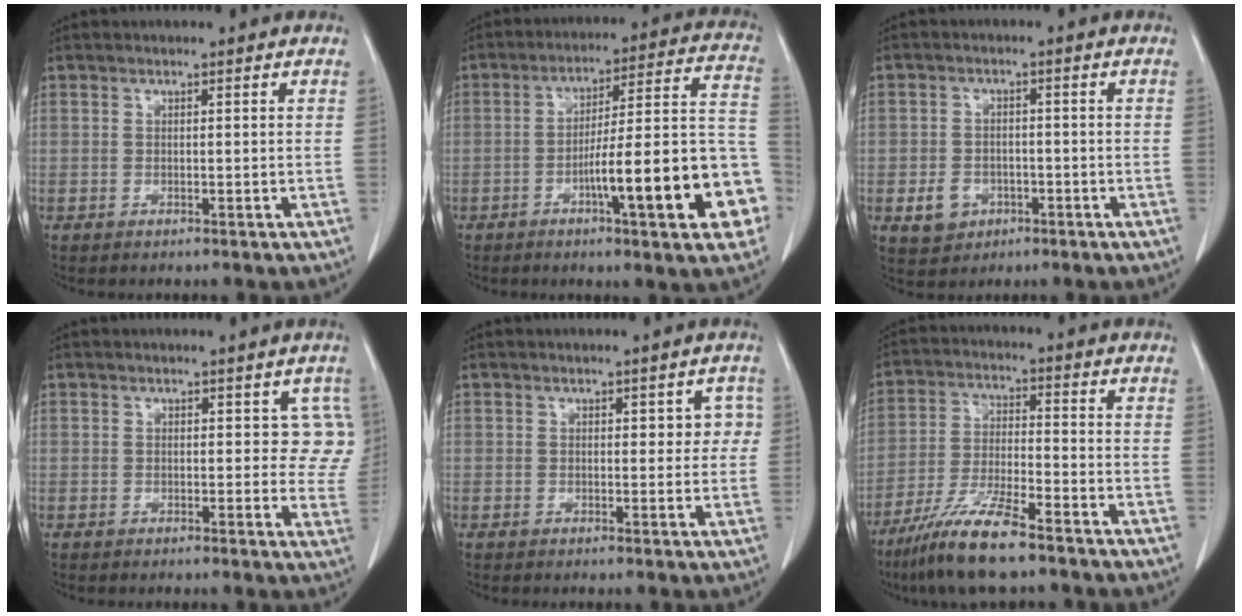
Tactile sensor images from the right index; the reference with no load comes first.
{"total": 18.9, "force": [-6.7, 2.0, 17.6], "torque": [-0.189, 0.029, -0.088]}
{"total": 4.6, "force": [-1.8, 3.8, 1.8], "torque": [-0.031, 0.004, -0.020]}
{"total": 4.7, "force": [1.6, 3.1, 3.2], "torque": [0.001, 0.003, 0.010]}
{"total": 3.1, "force": [0.8, 2.1, 2.2], "torque": [-0.008, 0.013, 0.007]}
{"total": 10.5, "force": [-7.7, 0.9, 7.1], "torque": [-0.146, -0.027, -0.146]}